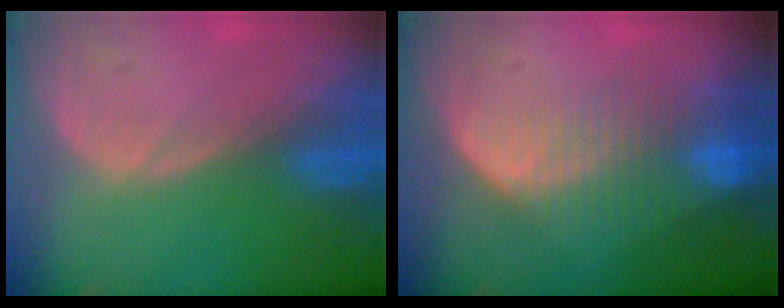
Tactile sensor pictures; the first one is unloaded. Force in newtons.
{"total": 8.4, "press": 7.1, "slide": 4.4}